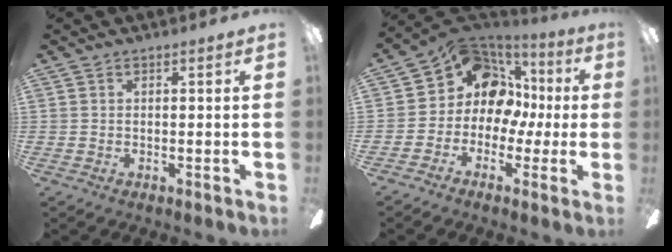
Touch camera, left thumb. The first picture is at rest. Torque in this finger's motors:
{"motor_torque": [0.13, 0.44, -0.15, 0.27, 0.03]}